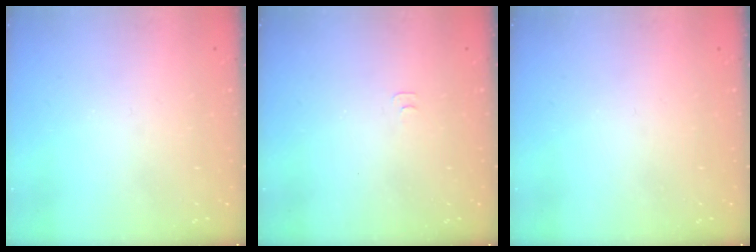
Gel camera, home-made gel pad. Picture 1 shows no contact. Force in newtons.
{"total": 3.0, "press": 3.0, "slide": 0.3}
{"total": 0.0}